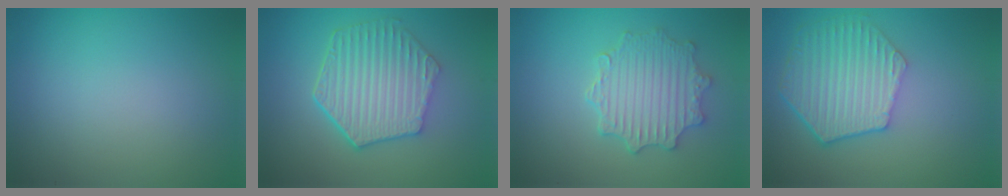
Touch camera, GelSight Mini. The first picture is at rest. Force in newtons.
{"total": 6.0, "press": 4.7, "slide": 3.8}
{"total": 4.5, "press": 3.8, "slide": 2.4}
{"total": 6.6, "press": 5.1, "slide": 4.2}